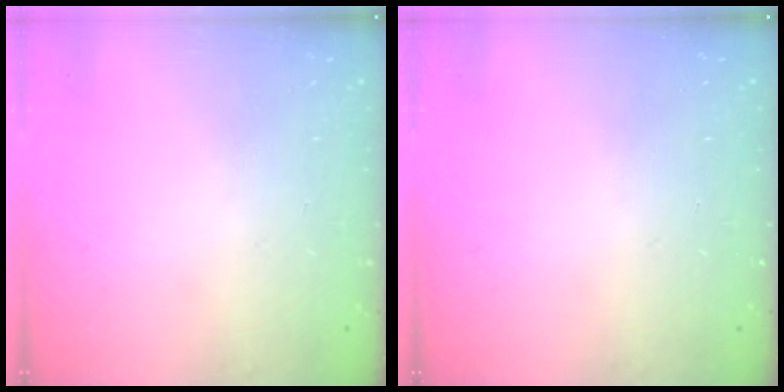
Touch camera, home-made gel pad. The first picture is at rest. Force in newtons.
{"total": 0.0}